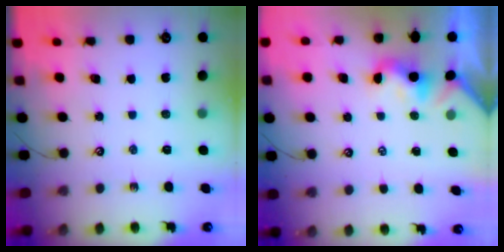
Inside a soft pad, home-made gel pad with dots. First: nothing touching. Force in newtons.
{"total": 1.8, "press": 1.7, "slide": 0.5}